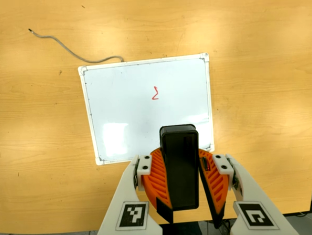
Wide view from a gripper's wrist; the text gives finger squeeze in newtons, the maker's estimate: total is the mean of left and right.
{"total": 10.3, "left": 10.3, "right": 10.4}